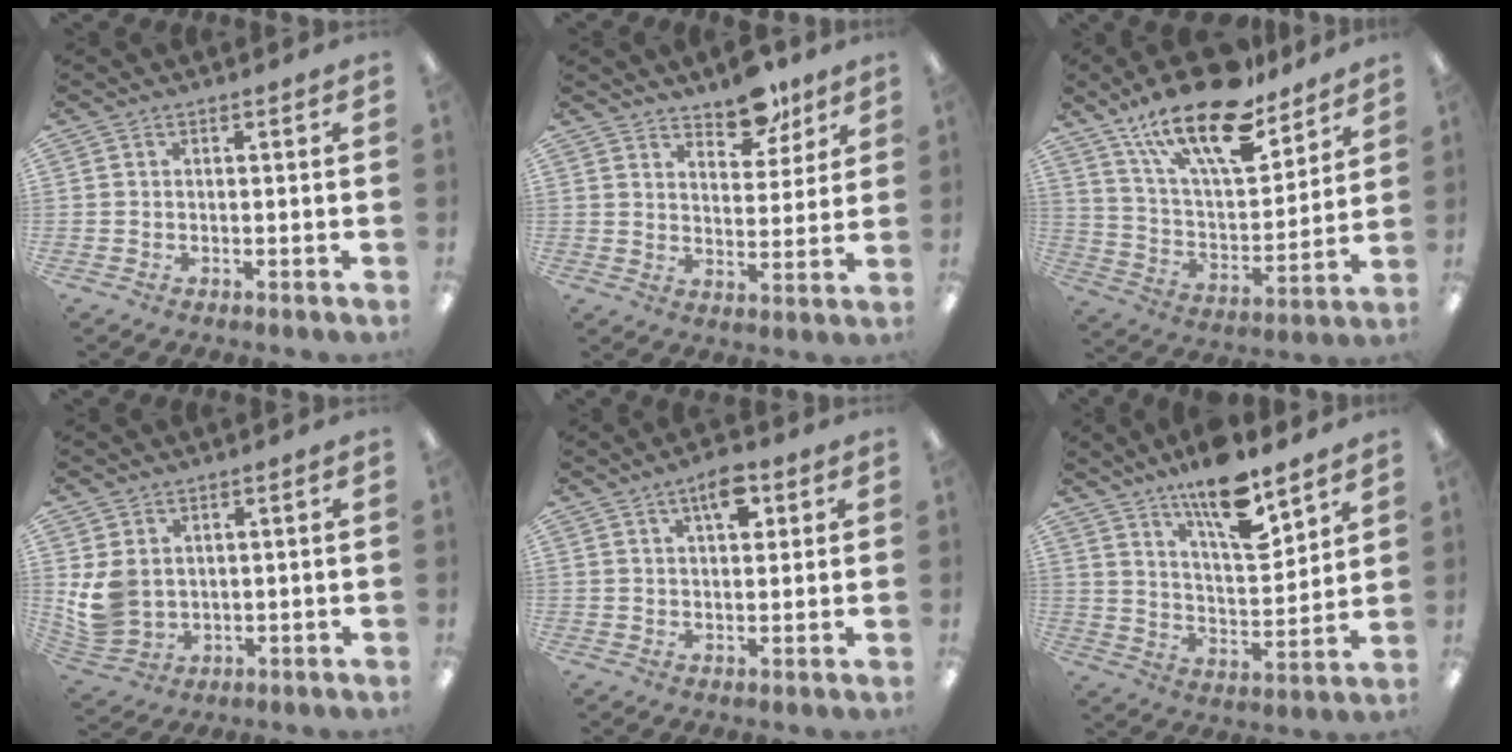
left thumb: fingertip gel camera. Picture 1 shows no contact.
{"total": 9.3, "force": [7.5, 4.4, 3.6], "torque": [-0.029, -0.049, 0.130]}
{"total": 22.4, "force": [15.4, 8.6, 13.8], "torque": [-0.237, -0.089, 0.268]}
{"total": 7.8, "force": [1.9, 6.1, 4.3], "torque": [-0.110, -0.004, 0.042]}
{"total": 7.0, "force": [3.6, 3.1, 5.1], "torque": [-0.066, -0.010, 0.056]}
{"total": 15.3, "force": [11.3, 4.5, 9.1], "torque": [-0.149, -0.073, 0.190]}